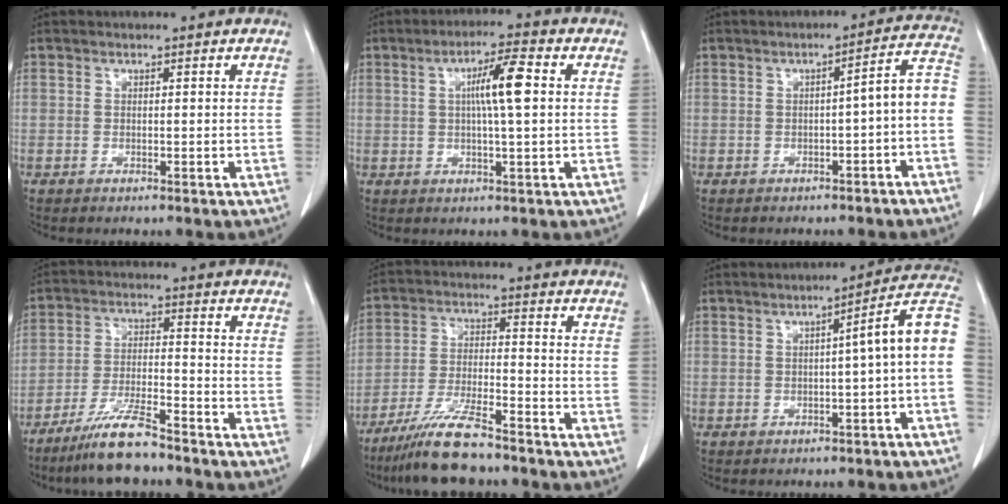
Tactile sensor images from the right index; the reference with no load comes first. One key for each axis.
{"total": 6.9, "fx": 1.1, "fy": 0.2, "fz": 6.8, "tx": -0.117, "ty": 0.006, "tz": 0.016}
{"total": 6.5, "fx": -2.5, "fy": 0.9, "fz": 6.0, "tx": -0.066, "ty": 0.030, "tz": -0.033}
{"total": 8.6, "fx": -7.1, "fy": 0.8, "fz": 4.8, "tx": -0.096, "ty": -0.022, "tz": -0.133}
{"total": 9.7, "fx": -8.0, "fy": 1.0, "fz": 5.4, "tx": -0.104, "ty": -0.025, "tz": -0.149}
{"total": 8.2, "fx": -0.7, "fy": -0.1, "fz": 8.2, "tx": -0.098, "ty": 0.024, "tz": -0.017}